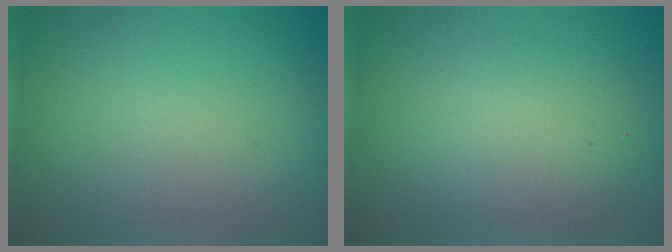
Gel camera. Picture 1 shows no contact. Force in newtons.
{"total": 3.8, "press": 3.8, "slide": 0.3}